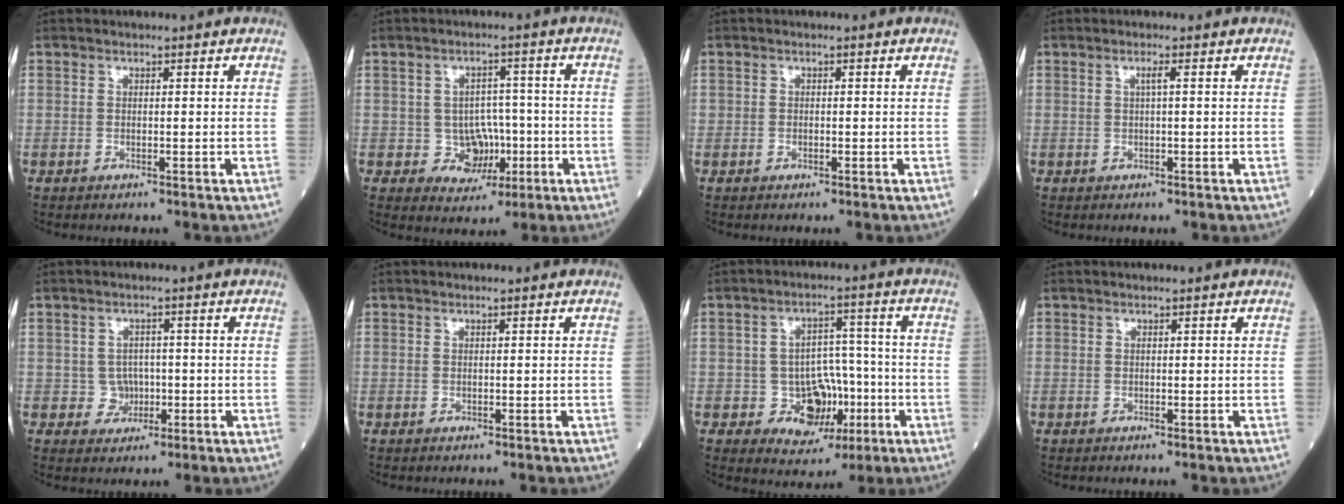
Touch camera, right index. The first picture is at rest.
{"total": 5.4, "force": [-1.2, 4.8, 2.3], "torque": [-0.022, 0.011, -0.011]}
{"total": 0.7, "force": [-0.3, 0.5, 0.4], "torque": [-0.007, 0.001, -0.005]}
{"total": 1.1, "force": [0.3, -0.1, 1.1], "torque": [-0.020, 0.002, 0.003]}
{"total": 3.0, "force": [-0.5, 2.9, 0.7], "torque": [-0.001, 0.007, -0.004]}
{"total": 0.0}
{"total": 7.8, "force": [-2.4, 6.4, 3.7], "torque": [-0.042, 0.020, -0.028]}
{"total": 0.0}